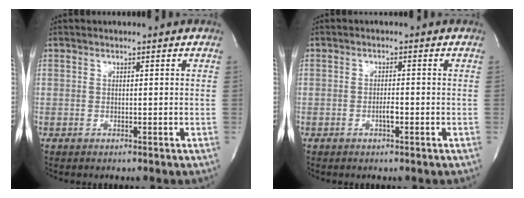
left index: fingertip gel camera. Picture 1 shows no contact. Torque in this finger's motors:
{"motor_torque": [0.21, 0.10, 0.02, 0.00]}